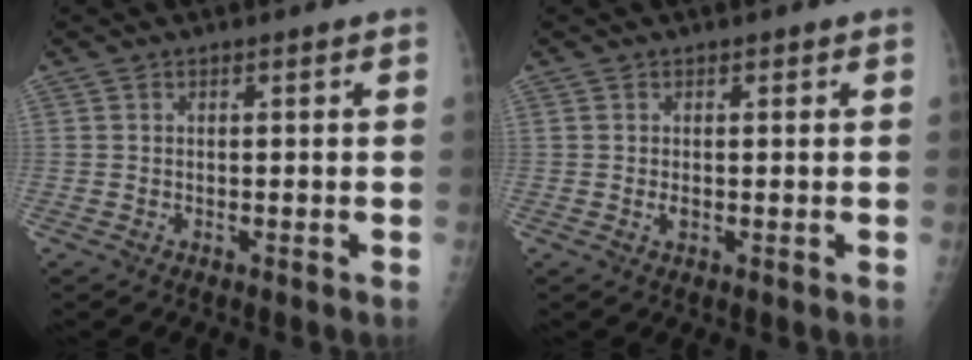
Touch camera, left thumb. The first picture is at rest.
{"total": 0.9, "force": [0.1, 0.6, 0.7], "torque": [-0.007, -0.001, 0.002]}